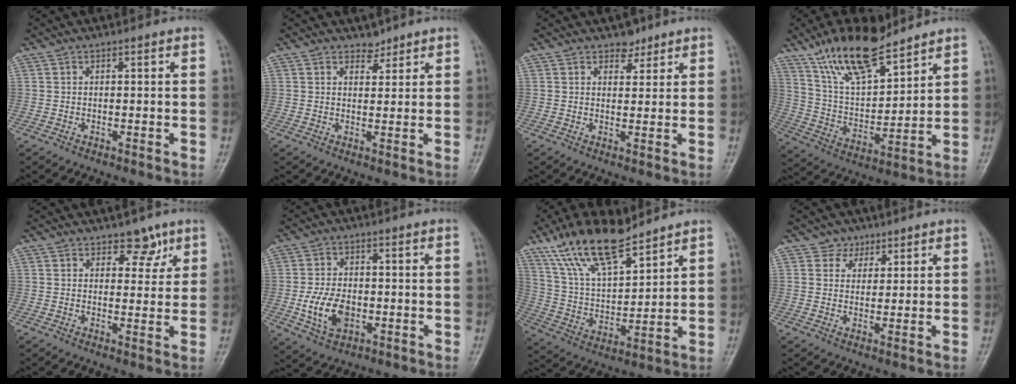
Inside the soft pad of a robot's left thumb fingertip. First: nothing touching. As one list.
[{"total": 2.1, "force": [1.8, 1.1, 0.1], "torque": [0.014, -0.014, 0.024]}, {"total": 2.7, "force": [2.1, 1.7, 0.6], "torque": [0.011, -0.012, 0.028]}, {"total": 16.0, "force": [11.8, 5.4, 9.3], "torque": [-0.143, -0.058, 0.226]}, {"total": 4.1, "force": [2.7, 2.5, 1.8], "torque": [0.007, -0.015, 0.037]}, {"total": 8.7, "force": [-1.8, 5.7, 6.3], "torque": [-0.109, 0.002, -0.029]}, {"total": 15.8, "force": [11.6, 5.3, 9.4], "torque": [-0.156, -0.048, 0.227]}, {"total": 3.2, "force": [2.0, 2.4, 0.0], "torque": [0.021, -0.009, 0.025]}]